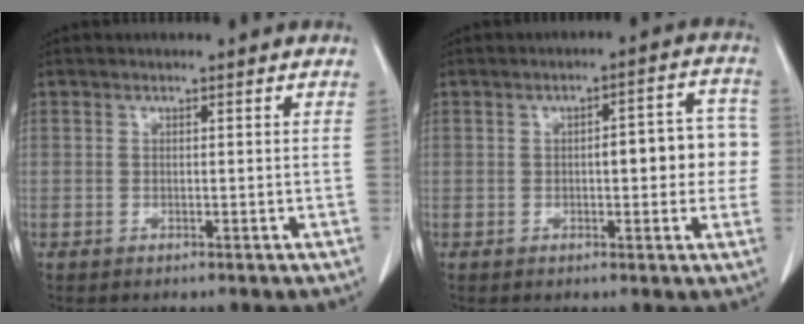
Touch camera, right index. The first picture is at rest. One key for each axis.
{"total": 8.1, "fx": 0.1, "fy": 2.7, "fz": 7.6, "tx": -0.090, "ty": 0.027, "tz": 0.002}